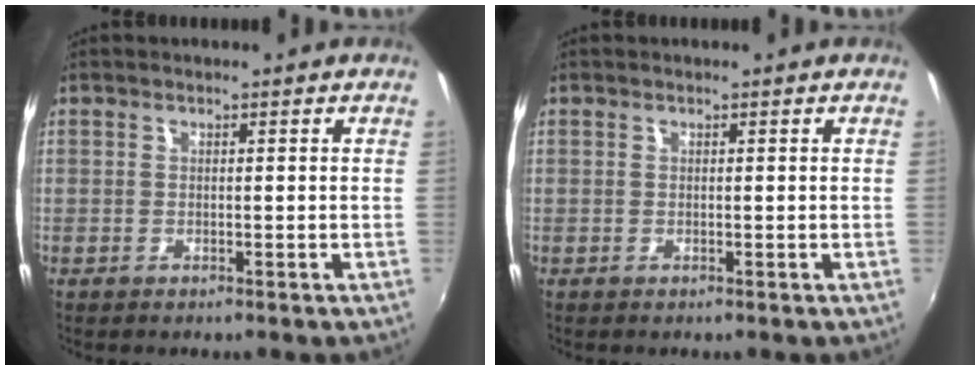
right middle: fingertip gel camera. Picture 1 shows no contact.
{"total": 0.0}